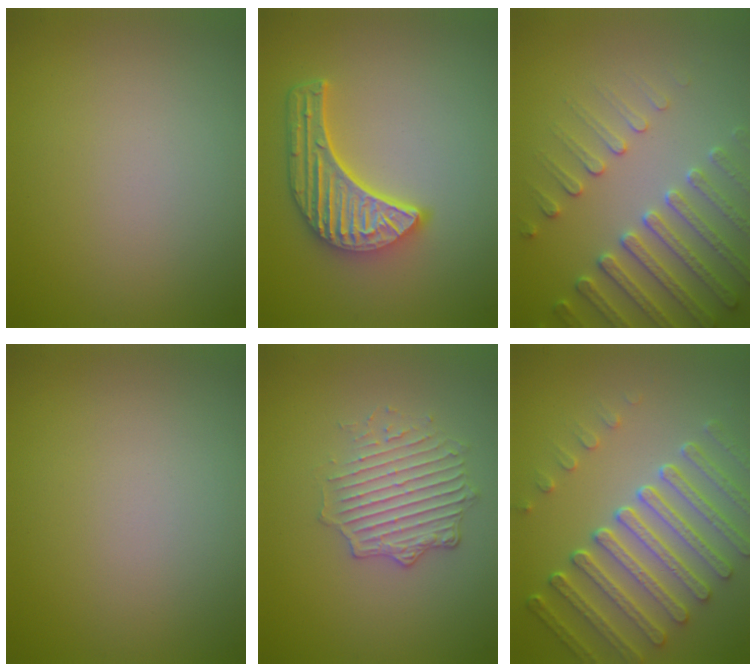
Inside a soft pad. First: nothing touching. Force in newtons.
{"total": 5.7, "press": 4.4, "slide": 3.6}
{"total": 4.5, "press": 4.4, "slide": 0.8}
{"total": 0.0}
{"total": 3.7, "press": 3.2, "slide": 1.8}
{"total": 7.0, "press": 5.3, "slide": 4.6}